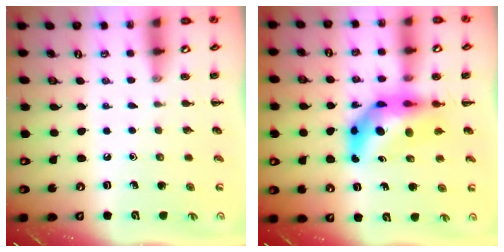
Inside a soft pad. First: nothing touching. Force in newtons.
{"total": 9.6, "press": 9.0, "slide": 3.2}